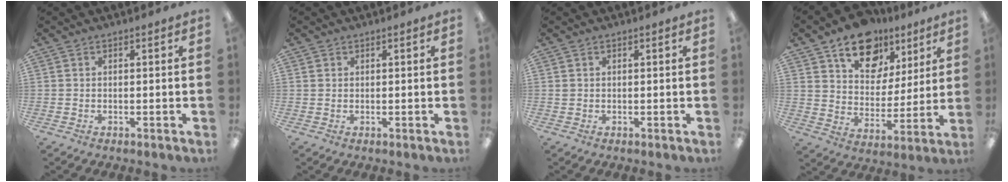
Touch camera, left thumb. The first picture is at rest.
{"total": 1.1, "force": [0.6, 0.9, -0.1], "torque": [0.000, 0.003, 0.011]}
{"total": 0.8, "force": [0.2, 0.7, 0.1], "torque": [-0.003, 0.005, 0.003]}
{"total": 16.5, "force": [10.7, 10.6, 6.7], "torque": [-0.094, -0.060, 0.193]}